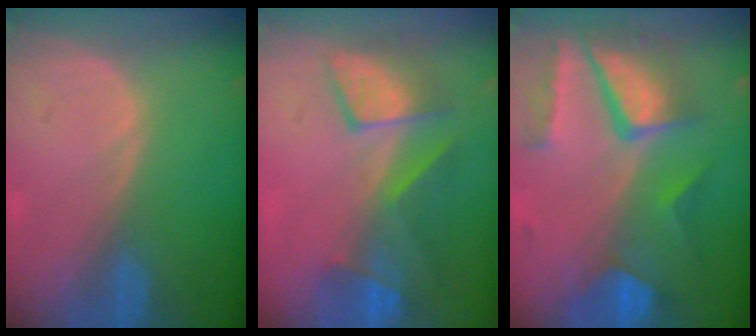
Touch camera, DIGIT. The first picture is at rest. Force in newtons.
{"total": 8.0, "press": 7.9, "slide": 1.7}
{"total": 10.4, "press": 8.8, "slide": 5.5}